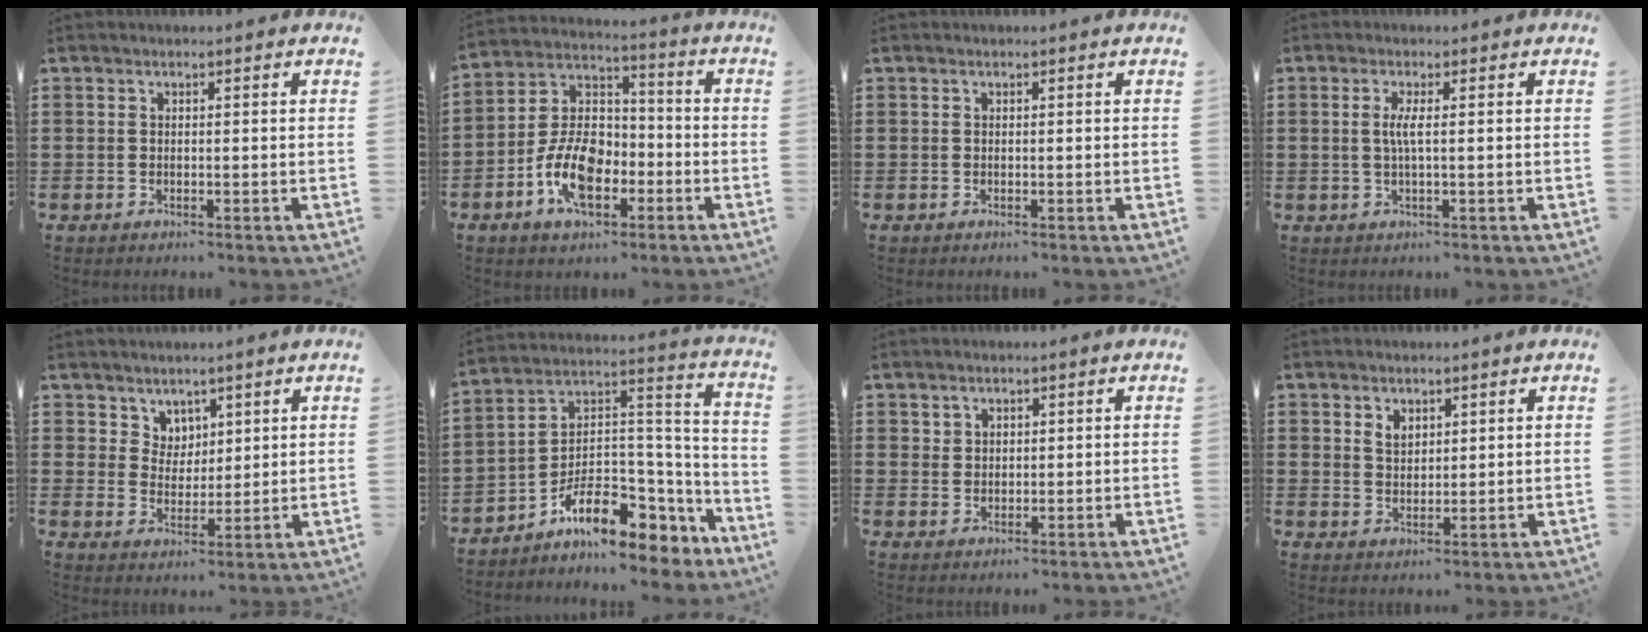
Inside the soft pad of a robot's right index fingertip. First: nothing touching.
{"total": 10.9, "force": [-4.3, 6.4, 7.7], "torque": [-0.172, 0.009, -0.080]}
{"total": 0.0}
{"total": 2.7, "force": [0.0, 0.0, 2.7], "torque": [-0.059, -0.009, -0.003]}
{"total": 4.5, "force": [3.2, 3.2, 0.1], "torque": [-0.021, 0.003, 0.061]}
{"total": 10.1, "force": [-6.5, 5.3, 5.7], "torque": [-0.108, 0.005, -0.118]}
{"total": 1.5, "force": [1.1, 1.0, 0.2], "torque": [-0.008, 0.002, 0.023]}
{"total": 2.5, "force": [1.6, 1.7, 0.9], "torque": [-0.024, 0.005, 0.031]}